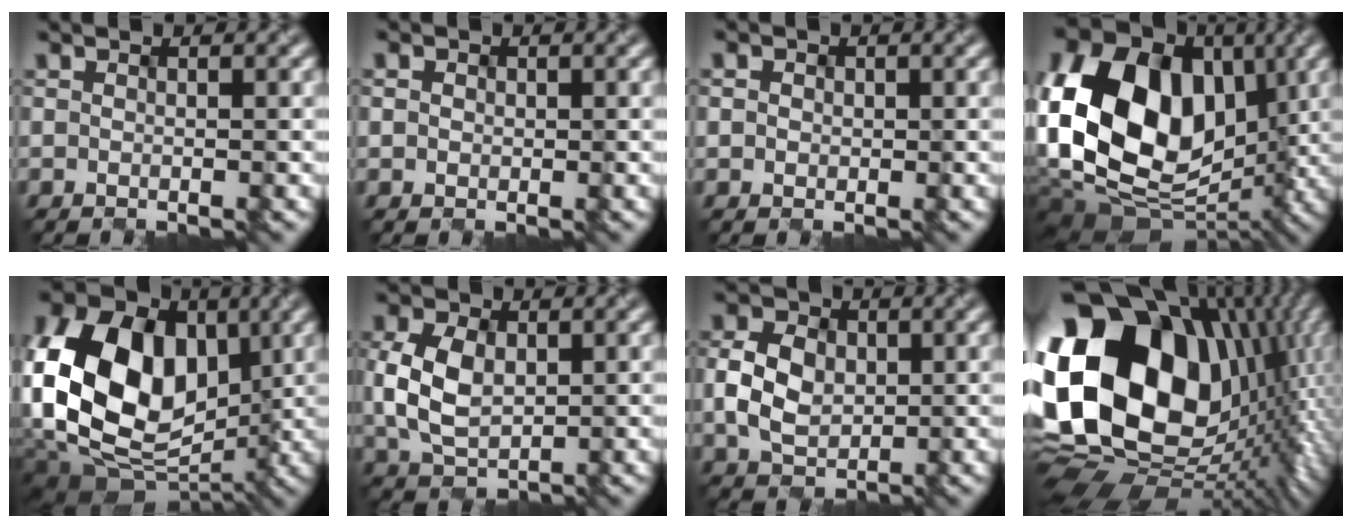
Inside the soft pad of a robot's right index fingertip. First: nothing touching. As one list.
[{"total": 0.8, "force": [0.0, 0.8, -0.2], "torque": [0.002, -0.003, 0.005]}, {"total": 1.1, "force": [0.0, 1.1, -0.1], "torque": [0.000, -0.003, 0.003]}, {"total": 16.7, "force": [0.4, 12.0, 11.6], "torque": [-0.232, 0.008, -0.002]}, {"total": 15.0, "force": [0.3, 10.7, 10.5], "torque": [-0.218, -0.002, -0.002]}, {"total": 5.2, "force": [0.0, 3.7, 3.6], "torque": [-0.090, 0.005, 0.003]}, {"total": 4.4, "force": [-0.3, 3.5, 2.6], "torque": [-0.058, 0.002, -0.005]}, {"total": 22.0, "force": [2.4, 16.6, 14.2], "torque": [-0.313, -0.028, 0.077]}]